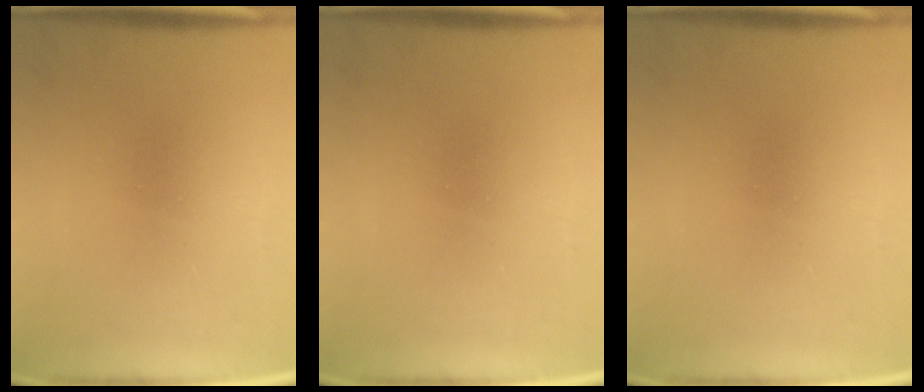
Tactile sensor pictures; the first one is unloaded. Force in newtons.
{"total": 0.0}
{"total": 0.0}